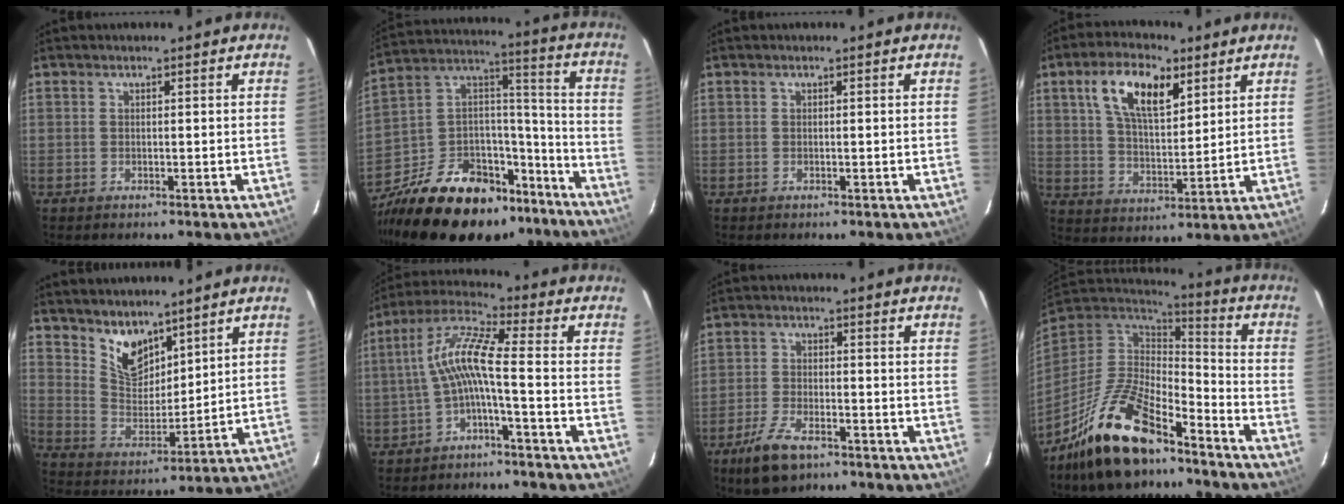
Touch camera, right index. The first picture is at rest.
{"total": 29.1, "force": [-20.3, 15.5, 13.9], "torque": [-0.277, 0.066, -0.288]}
{"total": 0.0}
{"total": 11.8, "force": [5.8, 5.5, 8.8], "torque": [-0.159, 0.018, 0.107]}
{"total": 9.1, "force": [7.0, 4.5, 3.7], "torque": [-0.063, 0.000, 0.141]}
{"total": 8.5, "force": [-2.0, 0.5, 8.3], "torque": [-0.187, 0.019, -0.041]}
{"total": 8.2, "force": [-5.5, 3.5, 5.0], "torque": [-0.124, -0.011, -0.102]}
{"total": 19.3, "force": [-13.6, 6.9, 11.9], "torque": [-0.240, -0.014, -0.246]}